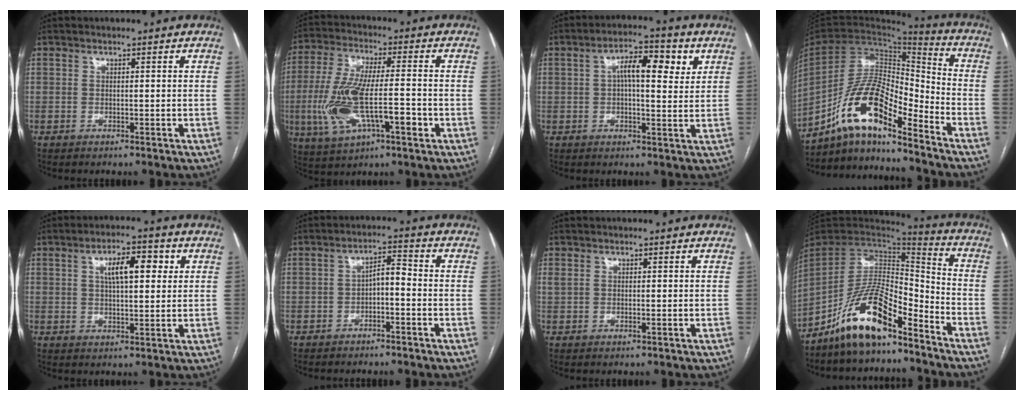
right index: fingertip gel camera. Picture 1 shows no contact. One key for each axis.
{"total": 14.1, "fx": -3.3, "fy": 4.4, "fz": 13.0, "tx": -0.271, "ty": 0.003, "tz": -0.052}
{"total": 8.6, "fx": 2.7, "fy": 3.2, "fz": 7.5, "tx": -0.117, "ty": 0.022, "tz": 0.037}
{"total": 14.2, "fx": -9.8, "fy": 3.2, "fz": 9.7, "tx": -0.191, "ty": 0.032, "tz": -0.174}
{"total": 7.4, "fx": 2.4, "fy": 2.5, "fz": 6.6, "tx": -0.109, "ty": 0.017, "tz": 0.040}
{"total": 3.8, "fx": -1.3, "fy": 1.3, "fz": 3.3, "tx": -0.055, "ty": 0.019, "tz": -0.021}
{"total": 0.8, "fx": 0.2, "fy": 0.3, "fz": 0.7, "tx": -0.027, "ty": 0.002, "tz": 0.009}
{"total": 14.4, "fx": -10.6, "fy": 3.6, "fz": 9.0, "tx": -0.172, "ty": 0.019, "tz": -0.191}